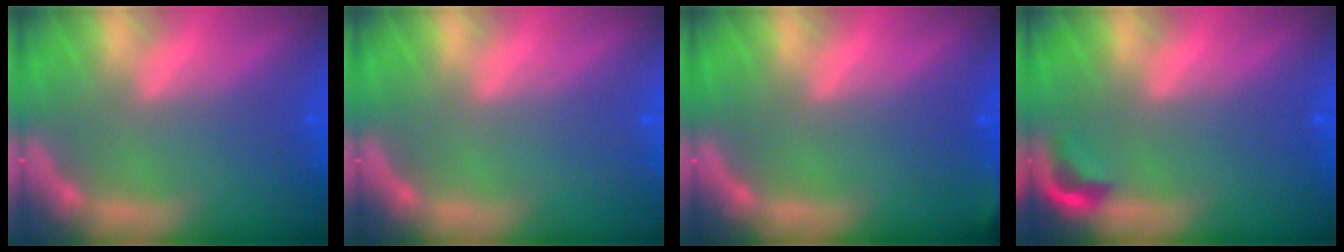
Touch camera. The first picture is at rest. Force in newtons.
{"total": 0.0}
{"total": 1.9}
{"total": 1.9}